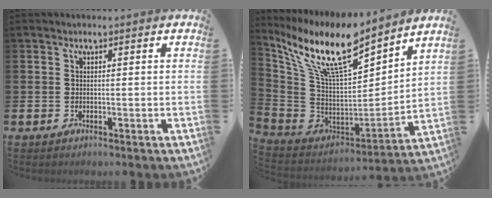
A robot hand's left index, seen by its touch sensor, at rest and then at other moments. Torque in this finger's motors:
{"motor_torque": [1.19, -0.95, 1.05, 0.21]}